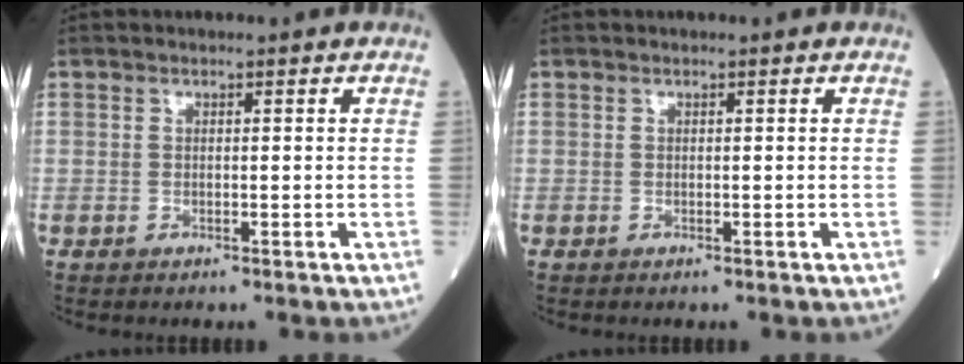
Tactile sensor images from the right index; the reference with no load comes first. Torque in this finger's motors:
{"motor_torque": [0.00, 0.00, 0.00, 0.00]}